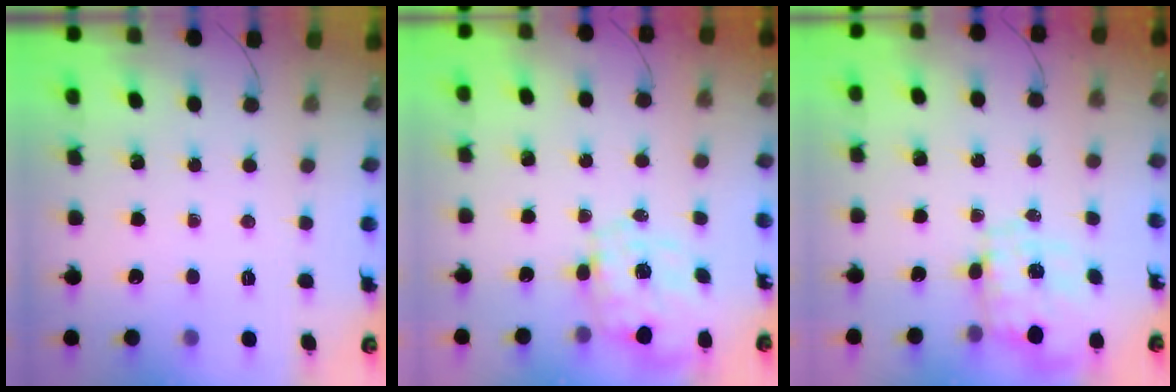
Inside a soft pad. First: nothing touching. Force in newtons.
{"total": 2.4, "press": 2.2, "slide": 1.0}
{"total": 1.7, "press": 1.6, "slide": 0.3}